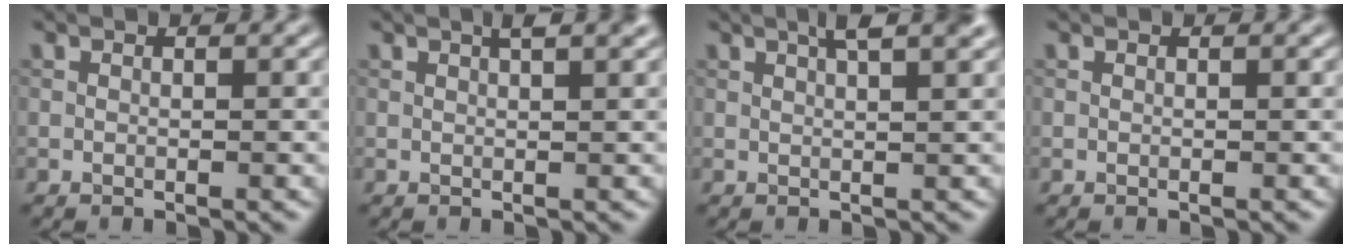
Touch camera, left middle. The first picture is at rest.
{"total": 2.7, "force": [1.4, 0.8, 2.1], "torque": [-0.013, 0.009, 0.007]}
{"total": 4.4, "force": [2.4, 1.4, 3.4], "torque": [-0.027, 0.022, 0.012]}
{"total": 0.0}